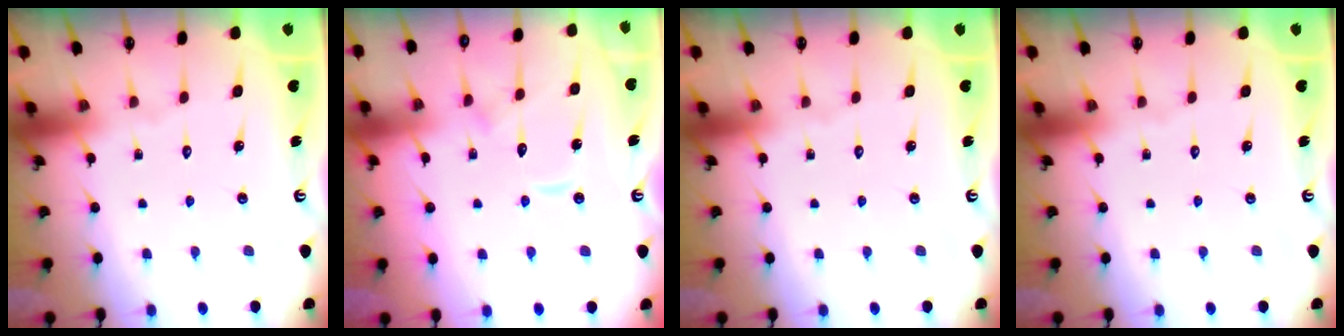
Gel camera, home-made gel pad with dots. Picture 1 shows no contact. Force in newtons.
{"total": 9.3, "press": 9.3, "slide": 0.9}
{"total": 0.0}
{"total": 0.0}